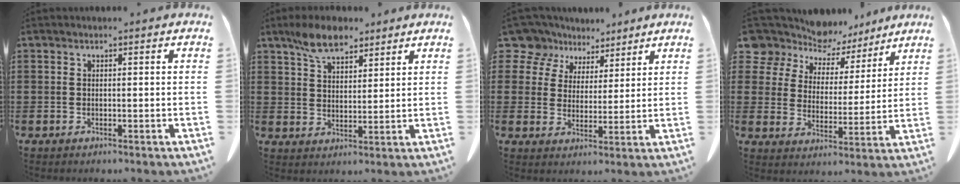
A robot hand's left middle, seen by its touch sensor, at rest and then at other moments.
{"total": 7.0, "force": [5.3, 3.0, 3.3], "torque": [-0.074, -0.002, 0.099]}
{"total": 8.4, "force": [6.8, 4.6, 1.6], "torque": [-0.078, -0.021, 0.130]}
{"total": 7.8, "force": [6.9, 3.4, 0.8], "torque": [-0.052, -0.037, 0.130]}